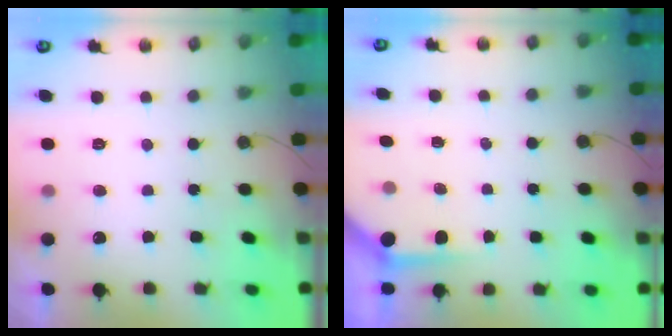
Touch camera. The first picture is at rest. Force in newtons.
{"total": 3.6, "press": 3.5, "slide": 0.4}